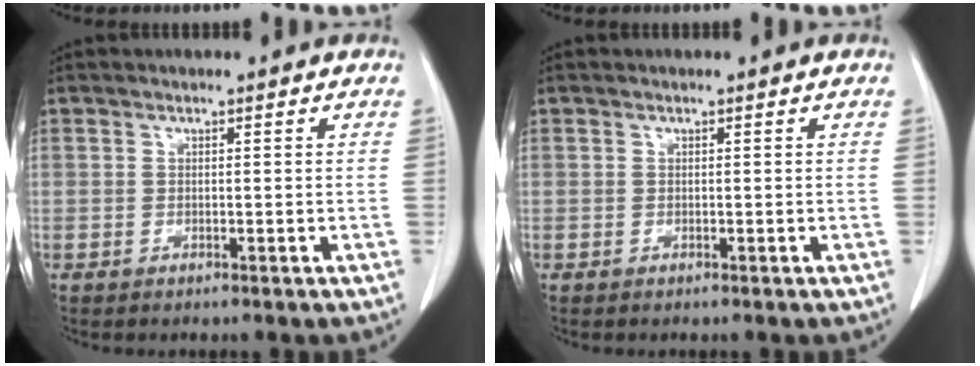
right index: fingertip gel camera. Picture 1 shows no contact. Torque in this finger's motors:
{"motor_torque": [-0.05, 0.02, 0.00, 0.00]}